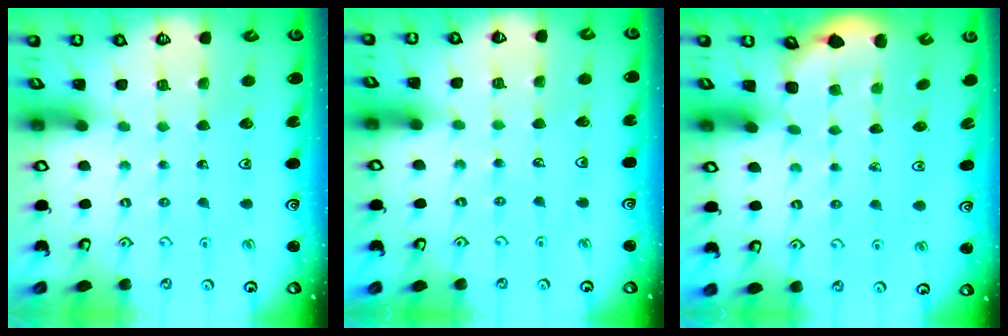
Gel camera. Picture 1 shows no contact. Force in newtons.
{"total": 3.5, "press": 3.4, "slide": 0.8}
{"total": 2.6, "press": 2.2, "slide": 1.5}